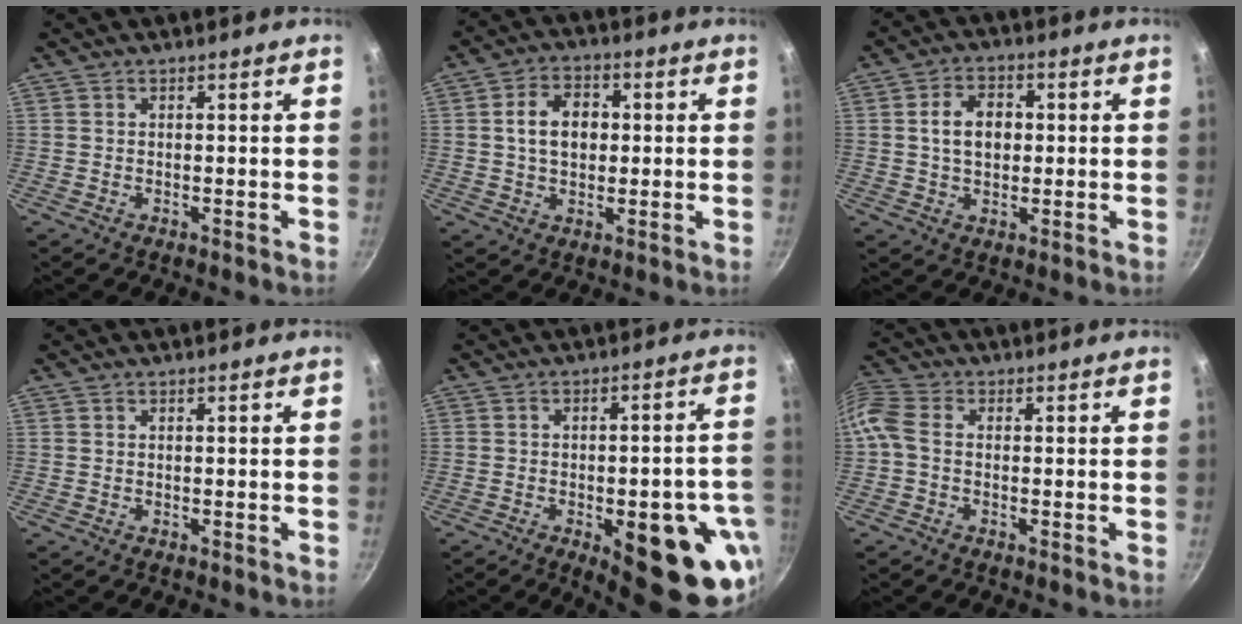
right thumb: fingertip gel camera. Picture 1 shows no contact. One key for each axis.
{"total": 8.2, "fx": 0.8, "fy": 5.9, "fz": 5.7, "tx": -0.075, "ty": 0.013, "tz": 0.008}
{"total": 7.4, "fx": 0.7, "fy": 5.2, "fz": 5.1, "tx": -0.066, "ty": 0.011, "tz": 0.008}
{"total": 0.0}
{"total": 20.2, "fx": -8.1, "fy": 7.9, "fz": 16.8, "tx": -0.143, "ty": 0.017, "tz": -0.094}
{"total": 6.6, "fx": -0.7, "fy": 4.5, "fz": 4.8, "tx": -0.114, "ty": 0.018, "tz": -0.032}